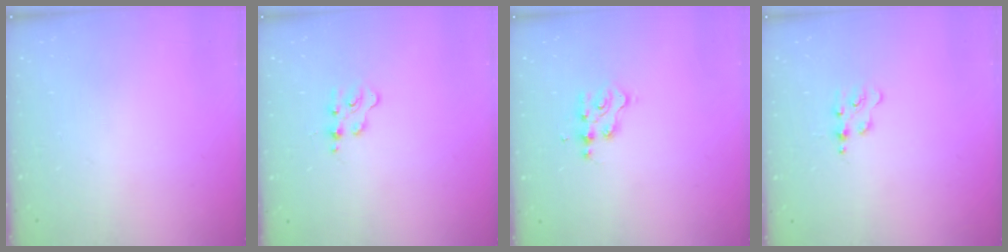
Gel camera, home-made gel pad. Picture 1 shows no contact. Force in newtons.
{"total": 3.7, "press": 3.6, "slide": 0.4}
{"total": 2.3, "press": 2.3, "slide": 0.3}
{"total": 2.9, "press": 2.9, "slide": 0.4}